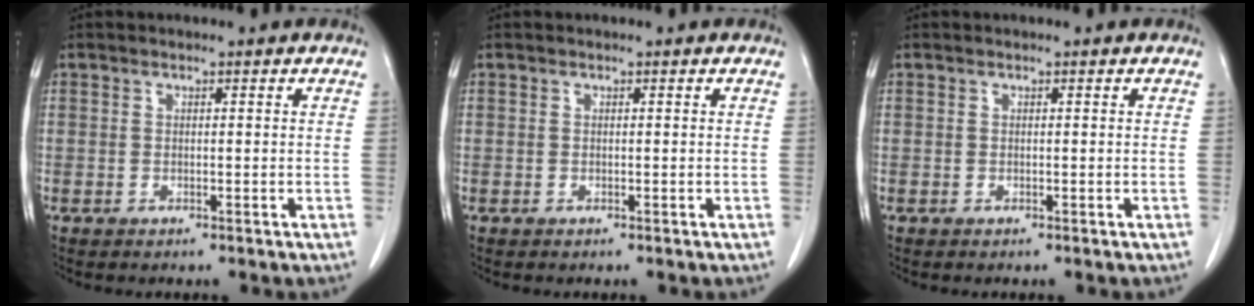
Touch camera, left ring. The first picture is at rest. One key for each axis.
{"total": 0.0}
{"total": 0.0}